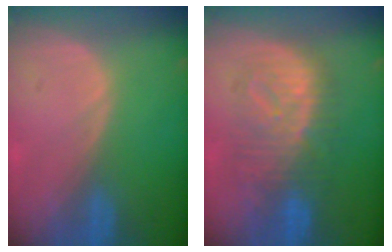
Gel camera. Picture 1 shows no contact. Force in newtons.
{"total": 8.9, "press": 8.9, "slide": 0.3}